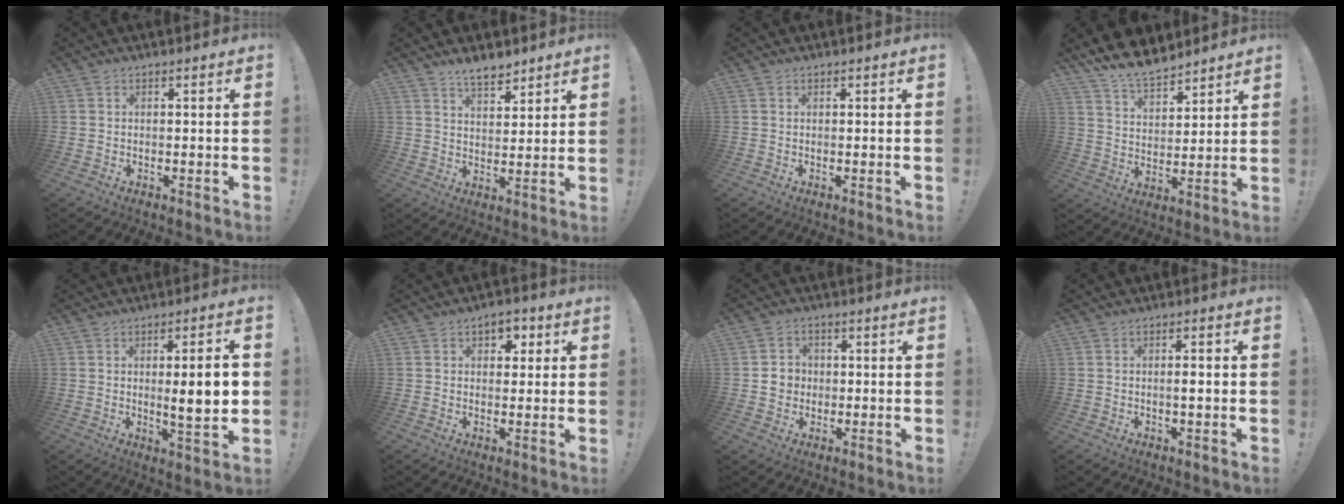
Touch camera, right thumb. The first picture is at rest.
{"total": 6.8, "force": [5.7, 2.6, 2.7], "torque": [-0.032, -0.037, 0.101]}
{"total": 0.0}
{"total": 10.5, "force": [9.1, 3.9, 3.3], "torque": [-0.066, -0.067, 0.175]}
{"total": 10.5, "force": [0.4, 1.7, 10.3], "torque": [-0.149, -0.008, 0.002]}
{"total": 4.5, "force": [1.5, 3.7, 2.1], "torque": [-0.012, 0.001, 0.021]}
{"total": 5.1, "force": [-0.4, 4.7, 1.8], "torque": [-0.024, 0.010, -0.006]}
{"total": 2.3, "force": [-0.4, 0.2, 2.2], "torque": [-0.036, 0.000, -0.010]}